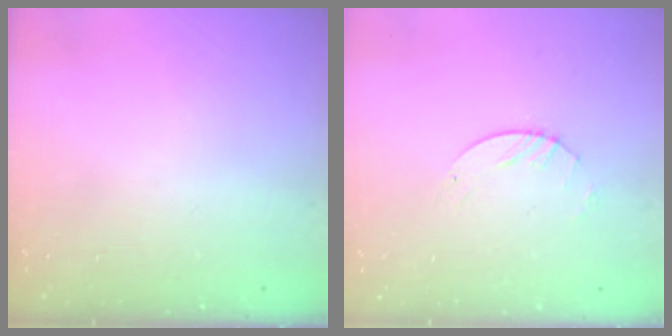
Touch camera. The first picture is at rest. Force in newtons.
{"total": 2.6, "press": 2.6, "slide": 0.3}